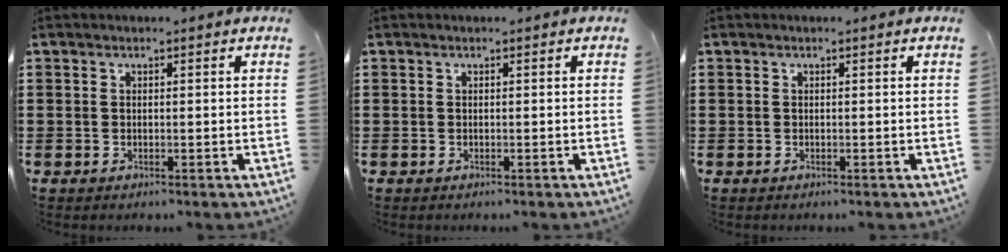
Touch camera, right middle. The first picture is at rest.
{"total": 0.0}
{"total": 0.0}